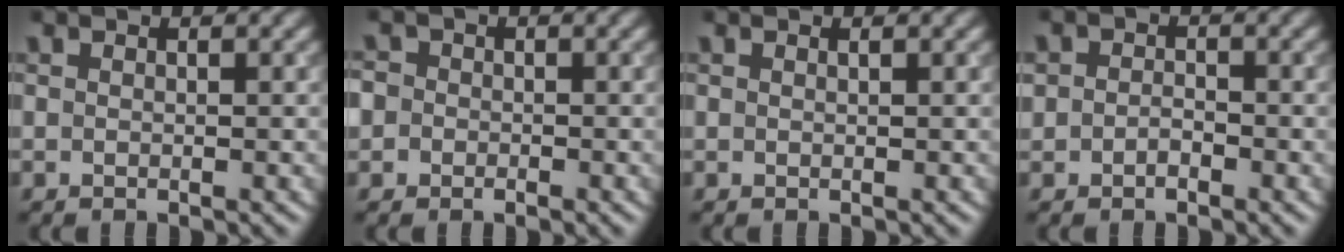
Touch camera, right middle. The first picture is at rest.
{"total": 2.3, "force": [-0.1, 2.2, 0.6], "torque": [0.013, 0.009, -0.030]}
{"total": 0.0}
{"total": 1.3, "force": [-0.5, 1.0, 0.6], "torque": [-0.011, 0.000, -0.012]}